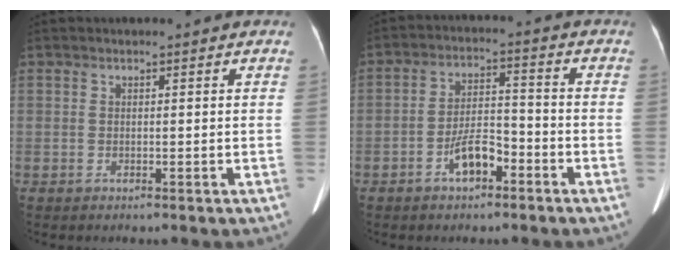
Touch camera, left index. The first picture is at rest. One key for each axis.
{"total": 6.1, "fx": -3.4, "fy": 2.4, "fz": 4.4, "tx": -0.088, "ty": 0.015, "tz": -0.058}